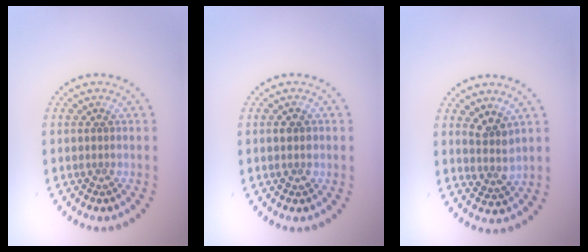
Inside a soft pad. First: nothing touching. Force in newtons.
{"total": 1.4, "press": 1.4, "slide": 0.1}
{"total": 2.3, "press": 1.8, "slide": 1.4}